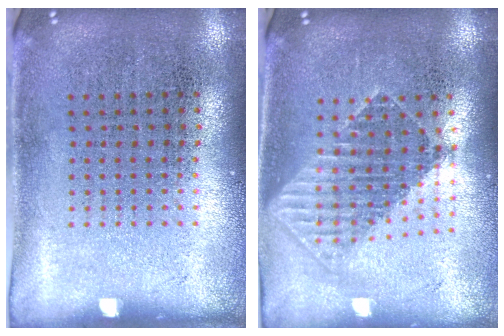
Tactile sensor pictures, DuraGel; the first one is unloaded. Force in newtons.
{"total": 1.7, "press": 1.4, "slide": 1.1}